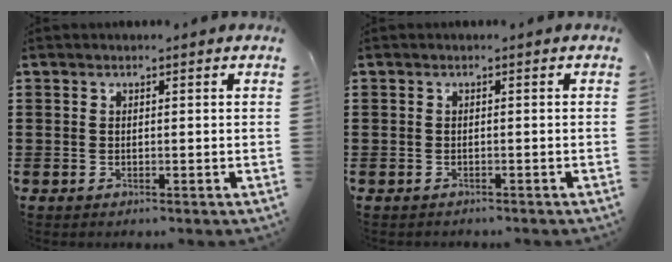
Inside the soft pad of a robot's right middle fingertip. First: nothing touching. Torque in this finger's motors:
{"motor_torque": [-0.26, 0.18, -0.46, -0.15]}